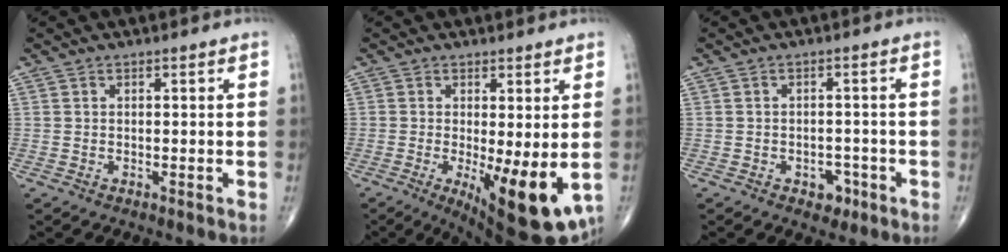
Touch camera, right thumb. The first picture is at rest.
{"total": 13.2, "force": [-2.8, 4.1, 12.2], "torque": [-0.172, -0.029, -0.028]}
{"total": 3.4, "force": [-1.7, 2.4, 1.7], "torque": [-0.002, 0.012, -0.020]}